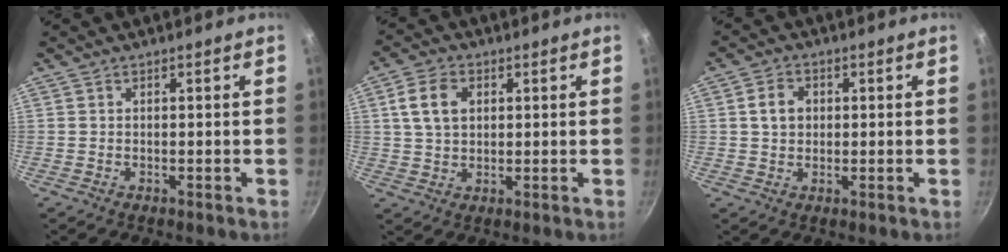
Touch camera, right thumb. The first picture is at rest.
{"total": 7.2, "force": [1.9, 5.1, 4.7], "torque": [-0.076, 0.004, 0.034]}
{"total": 4.6, "force": [0.7, 3.8, 2.6], "torque": [-0.031, 0.007, 0.010]}